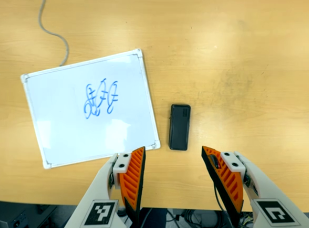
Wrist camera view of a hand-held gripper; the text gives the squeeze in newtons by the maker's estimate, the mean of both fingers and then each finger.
{"total": 0.0}